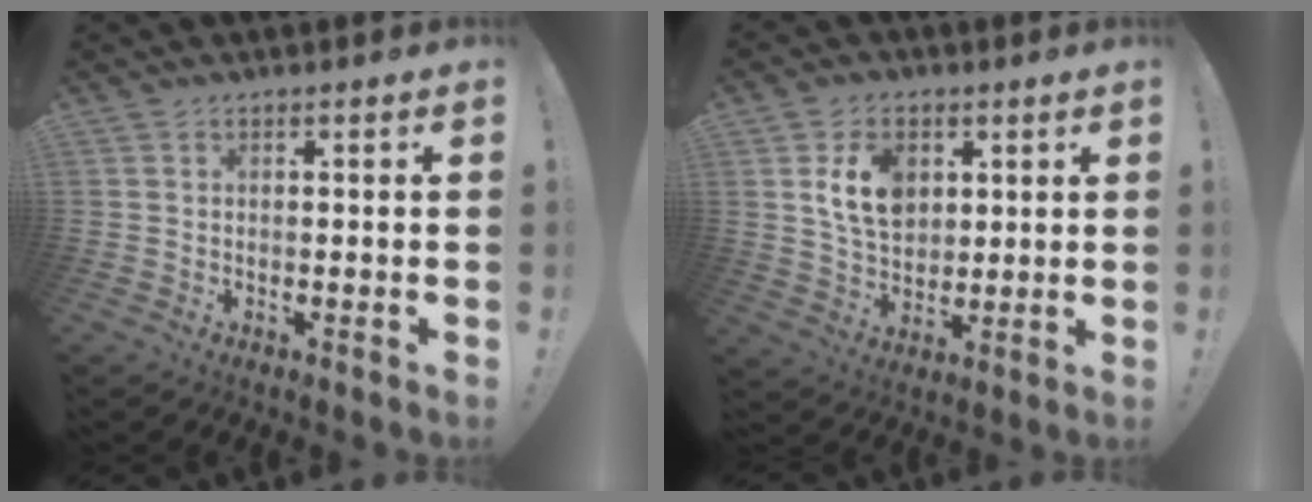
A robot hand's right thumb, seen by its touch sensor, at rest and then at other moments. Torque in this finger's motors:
{"motor_torque": [0.62, 0.60, 0.49, -0.30, 0.01]}